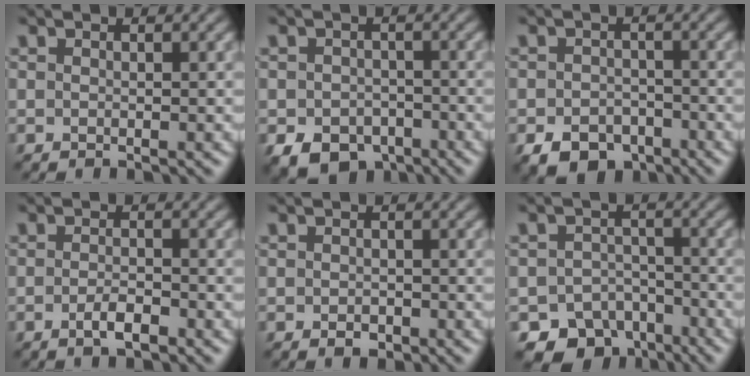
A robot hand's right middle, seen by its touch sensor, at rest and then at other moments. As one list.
[{"total": 5.1, "force": [-3.0, 3.5, 2.3], "torque": [-0.043, -0.014, -0.047]}, {"total": 4.6, "force": [-3.0, 3.0, 1.8], "torque": [-0.029, -0.005, -0.054]}, {"total": 2.0, "force": [-1.2, 0.5, 1.5], "torque": [-0.029, 0.001, -0.023]}, {"total": 1.1, "force": [-0.7, 0.7, 0.5], "torque": [-0.009, 0.000, -0.011]}, {"total": 6.1, "force": [-4.6, 3.9, 1.1], "torque": [-0.004, -0.012, -0.070]}]